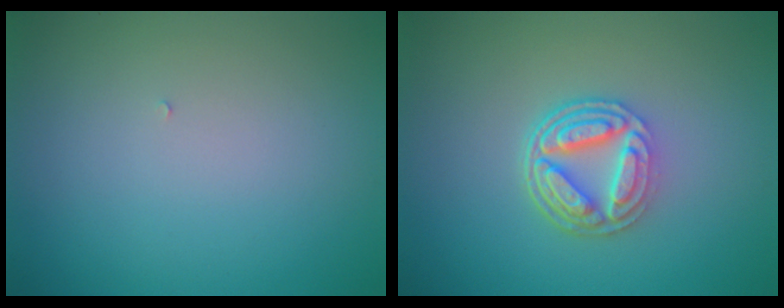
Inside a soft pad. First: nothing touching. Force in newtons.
{"total": 5.1, "press": 3.7, "slide": 3.4}